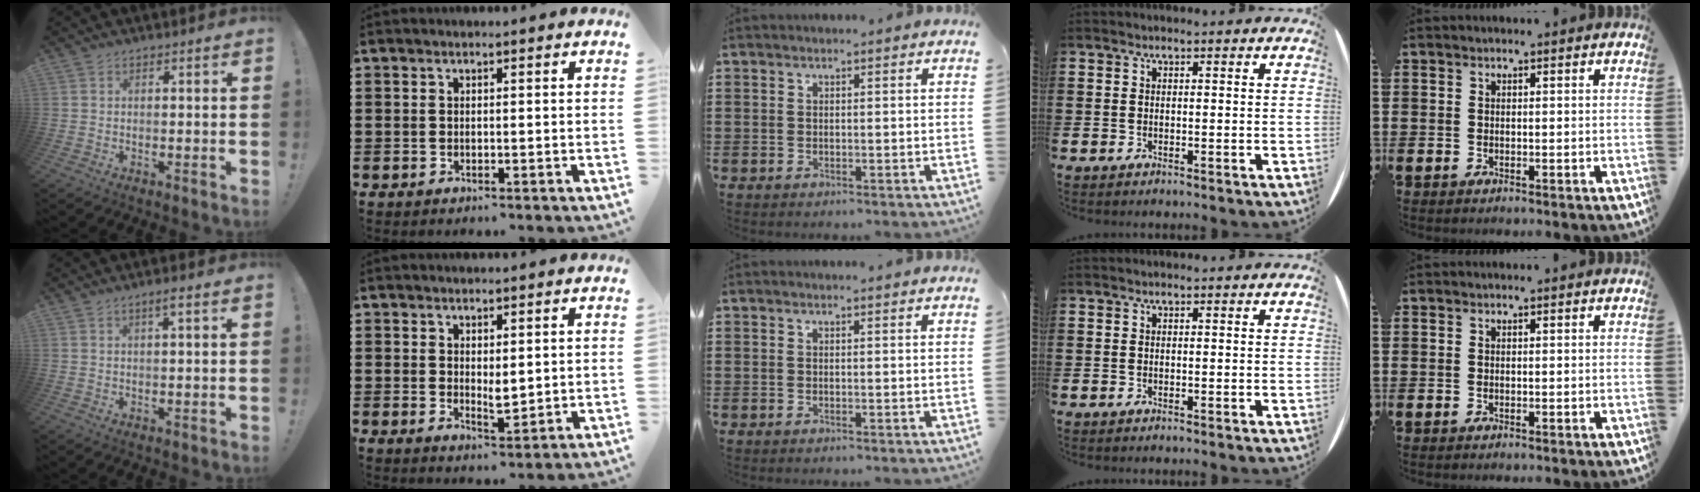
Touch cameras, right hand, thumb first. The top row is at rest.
{"thumb": {"total": 2.1, "force": [0.7, -0.1, 1.9], "torque": [-0.037, 0.002, 0.008]}, "index": {"total": 2.5, "force": [1.0, 1.2, 1.9], "torque": [-0.028, -0.001, 0.019]}, "middle": {"total": 0.6, "force": [0.5, -0.2, 0.2], "torque": [-0.003, -0.001, 0.009]}}